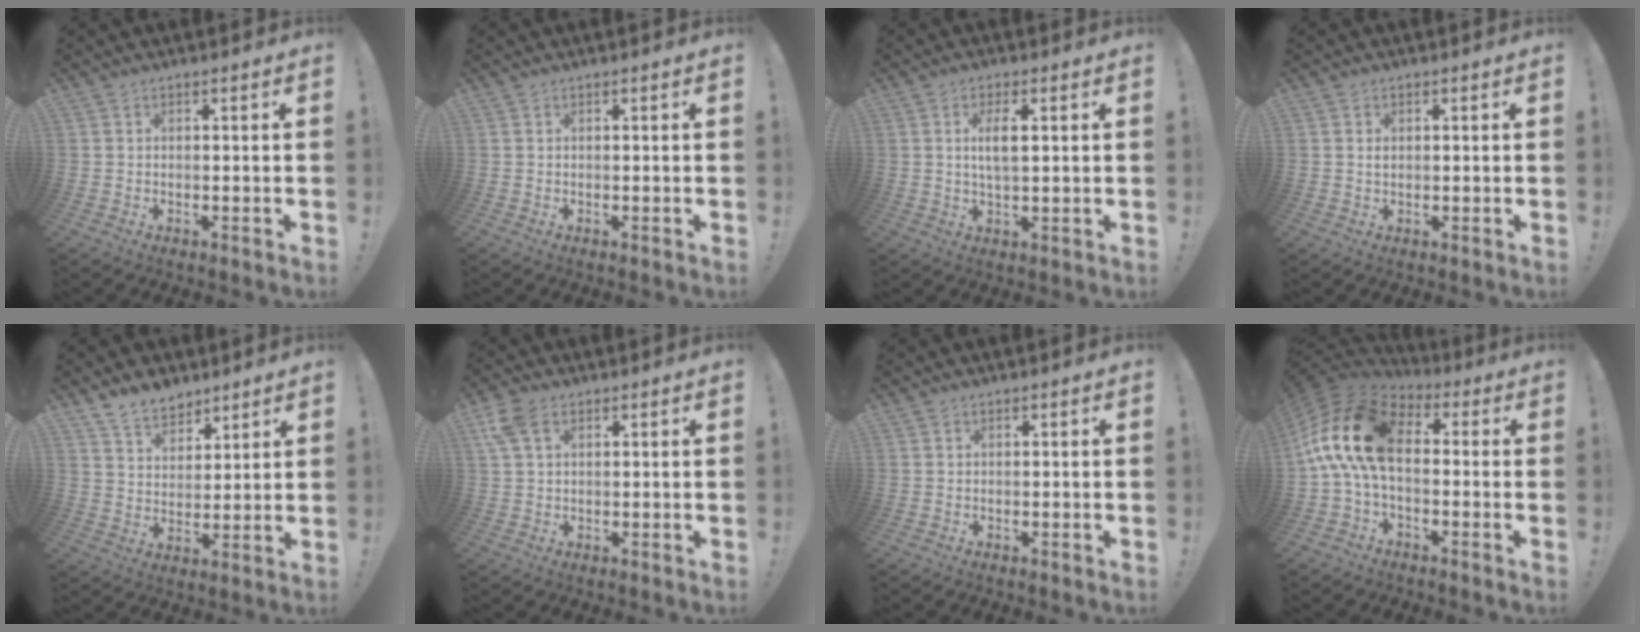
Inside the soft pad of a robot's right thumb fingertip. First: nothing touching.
{"total": 0.0}
{"total": 5.5, "force": [1.3, 1.8, 5.0], "torque": [-0.082, -0.009, 0.015]}
{"total": 0.7, "force": [0.4, 0.5, 0.3], "torque": [-0.003, 0.001, 0.007]}
{"total": 9.1, "force": [7.2, 4.9, 2.3], "torque": [-0.035, -0.052, 0.140]}
{"total": 6.5, "force": [2.9, 3.7, 4.4], "torque": [-0.093, 0.002, 0.058]}
{"total": 0.0}
{"total": 16.7, "force": [0.7, 9.4, 13.8], "torque": [-0.264, 0.020, 0.021]}